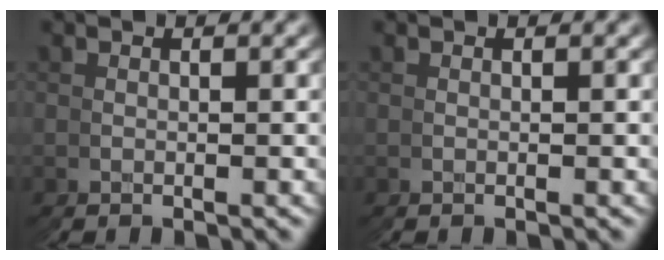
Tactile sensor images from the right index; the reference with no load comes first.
{"total": 0.0}